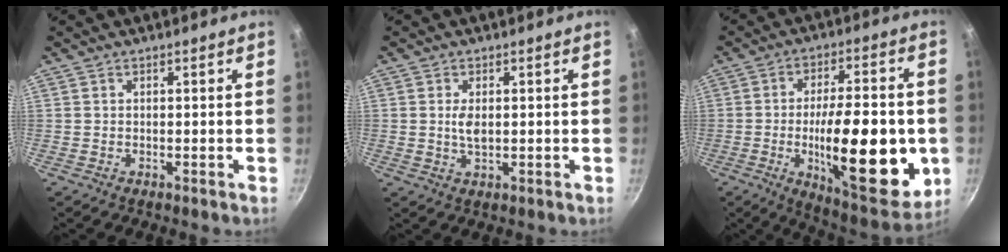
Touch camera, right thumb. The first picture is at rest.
{"total": 3.1, "force": [0.4, 1.6, 2.6], "torque": [-0.047, -0.004, 0.009]}
{"total": 25.0, "force": [-4.4, 9.1, 22.9], "torque": [-0.309, -0.001, -0.059]}